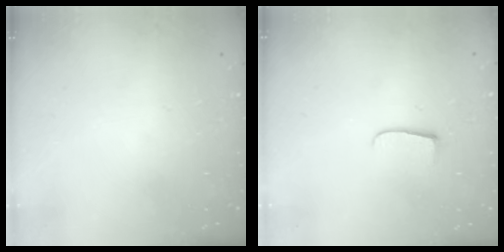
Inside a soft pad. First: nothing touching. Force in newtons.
{"total": 6.0, "press": 5.9, "slide": 0.7}